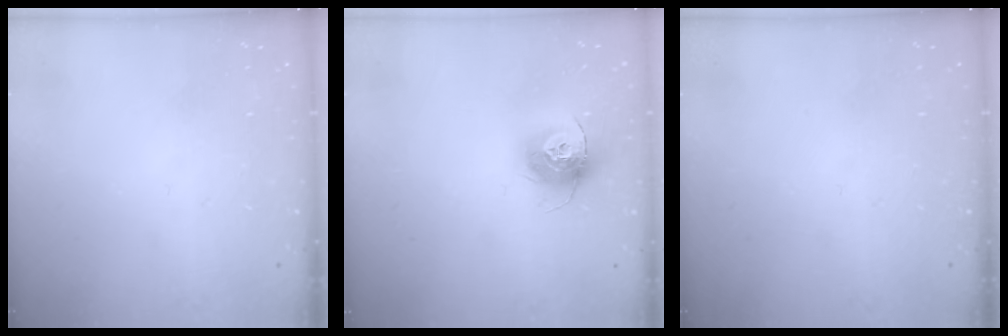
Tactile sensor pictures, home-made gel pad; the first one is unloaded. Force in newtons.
{"total": 12.1, "press": 12.1, "slide": 0.8}
{"total": 0.0}